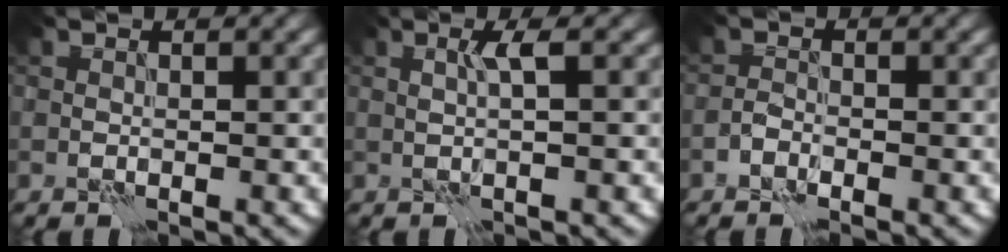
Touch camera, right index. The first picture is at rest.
{"total": 1.4, "force": [0.6, -0.7, 1.0], "torque": [-0.024, 0.003, 0.012]}
{"total": 0.9, "force": [-0.8, 0.1, 0.1], "torque": [-0.001, 0.005, -0.019]}